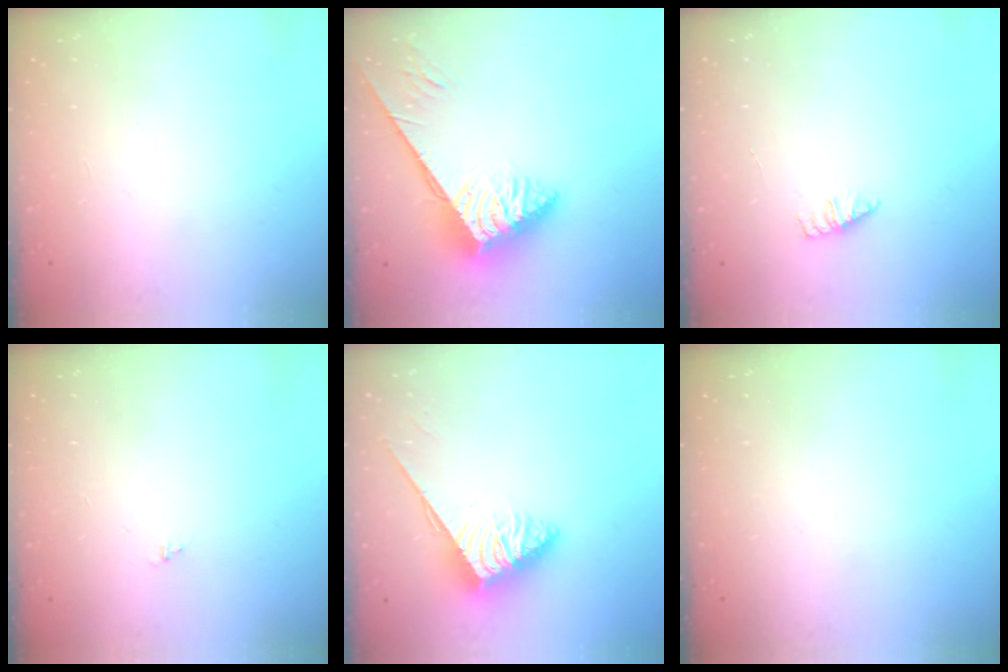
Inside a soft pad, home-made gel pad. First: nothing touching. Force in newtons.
{"total": 8.1, "press": 8.1, "slide": 0.8}
{"total": 1.4, "press": 1.3, "slide": 0.3}
{"total": 0.7, "press": 0.7, "slide": 0.1}
{"total": 3.7, "press": 3.6, "slide": 0.6}
{"total": 0.0}